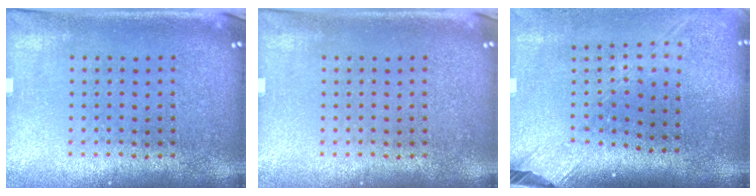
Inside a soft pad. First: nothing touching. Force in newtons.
{"total": 0.0}
{"total": 2.6, "press": 1.8, "slide": 1.8}